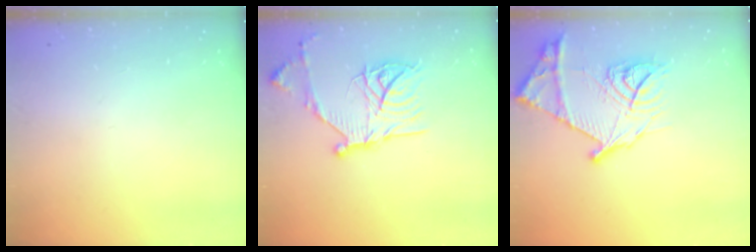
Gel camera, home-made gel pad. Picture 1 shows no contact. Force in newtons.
{"total": 19.9, "press": 19.8, "slide": 1.5}
{"total": 19.1, "press": 19.0, "slide": 1.8}